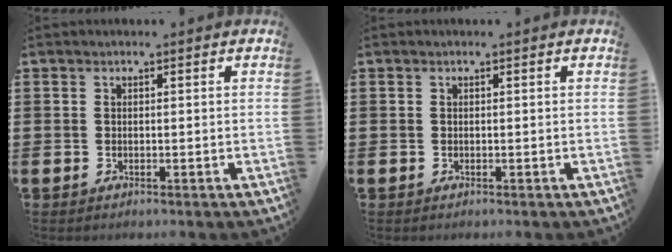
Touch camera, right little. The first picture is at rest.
{"total": 0.0}